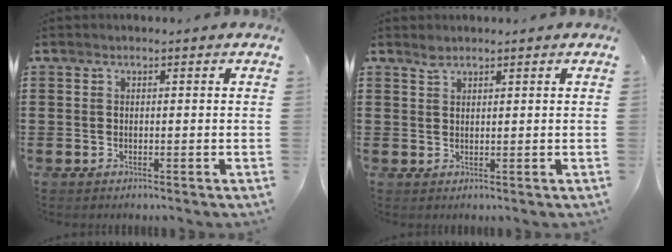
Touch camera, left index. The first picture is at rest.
{"total": 1.4, "force": [1.3, 0.5, 0.4], "torque": [-0.011, 0.002, 0.024]}